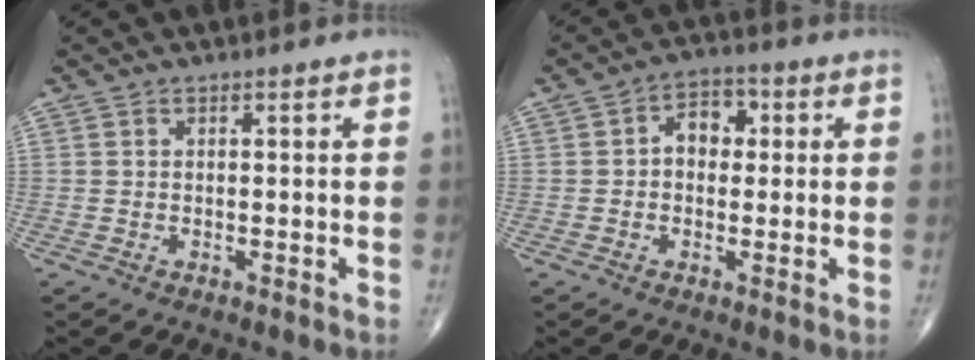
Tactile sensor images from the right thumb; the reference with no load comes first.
{"total": 5.8, "force": [0.6, 4.2, 3.9], "torque": [-0.035, 0.017, -0.001]}